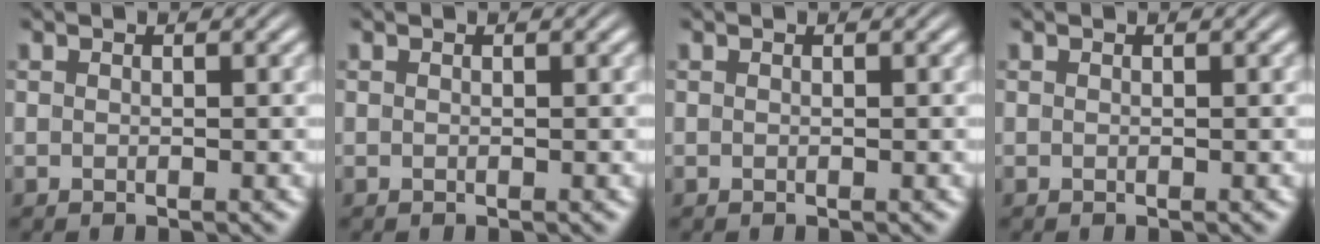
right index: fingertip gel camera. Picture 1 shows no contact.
{"total": 0.0}
{"total": 0.0}
{"total": 0.0}